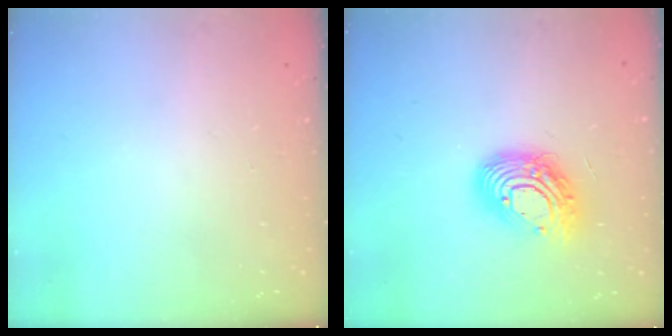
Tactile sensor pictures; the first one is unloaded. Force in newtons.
{"total": 14.4, "press": 14.3, "slide": 1.3}